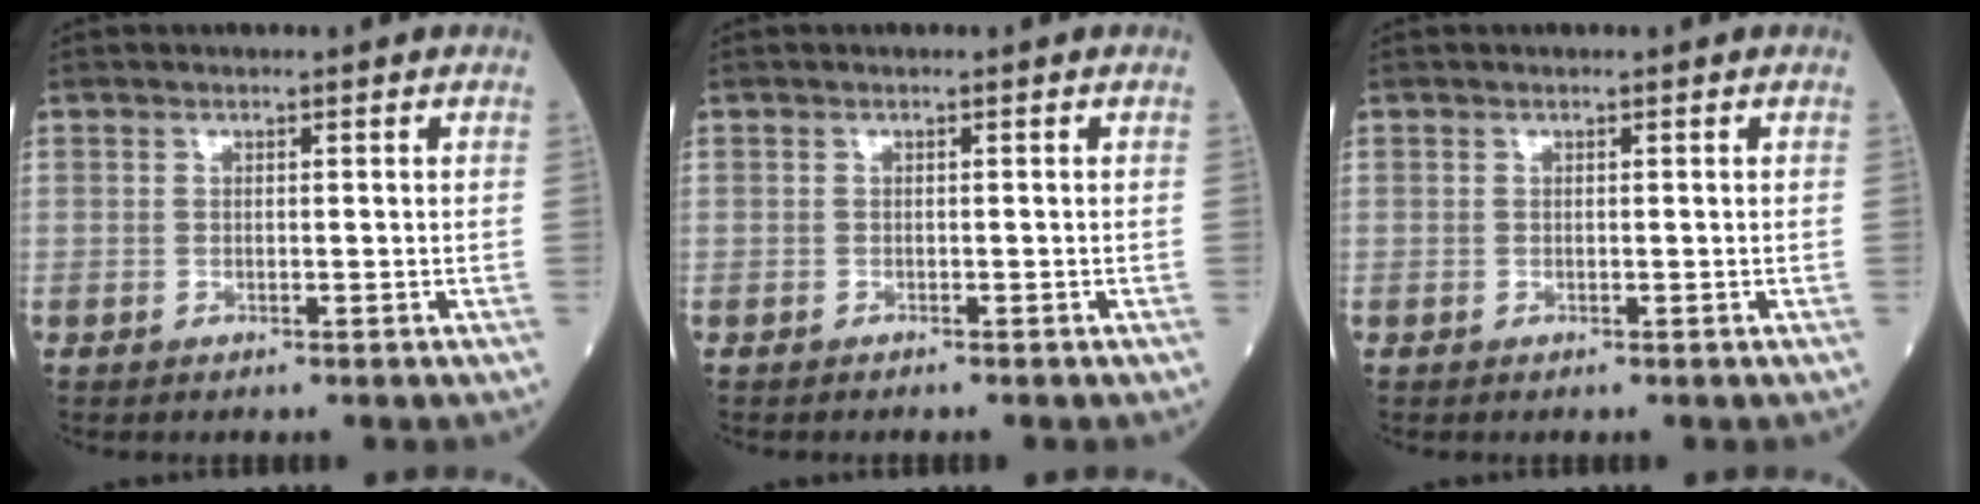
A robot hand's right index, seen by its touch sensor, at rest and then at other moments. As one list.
[{"total": 1.0, "force": [-0.9, 0.2, 0.4], "torque": [-0.010, -0.002, -0.011]}, {"total": 0.0}]